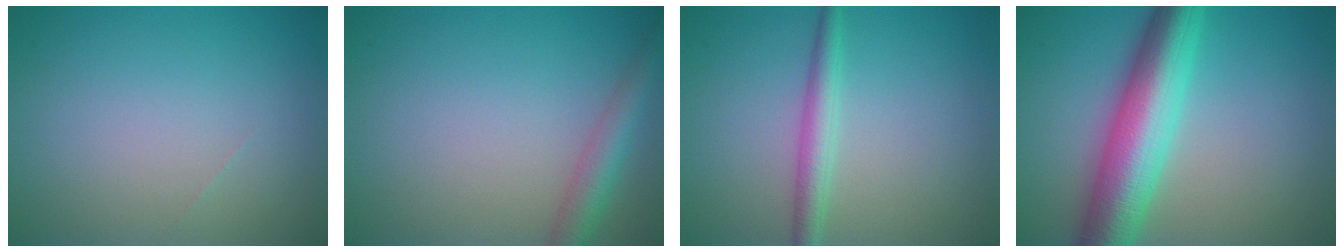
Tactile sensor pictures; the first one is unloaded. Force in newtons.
{"total": 3.2, "press": 3.2, "slide": 0.1}
{"total": 2.5, "press": 2.5, "slide": 0.1}
{"total": 8.9, "press": 8.9, "slide": 0.1}